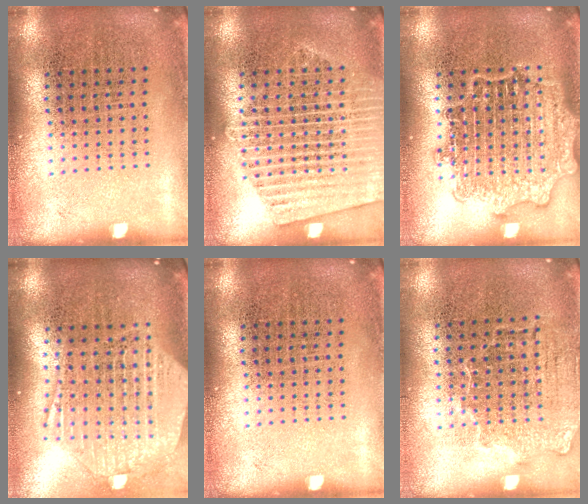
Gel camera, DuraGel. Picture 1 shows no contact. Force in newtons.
{"total": 1.8, "press": 1.8, "slide": 0.3}
{"total": 2.8, "press": 2.8, "slide": 0.4}
{"total": 2.8, "press": 2.3, "slide": 1.6}
{"total": 0.0}
{"total": 1.5, "press": 1.2, "slide": 0.8}